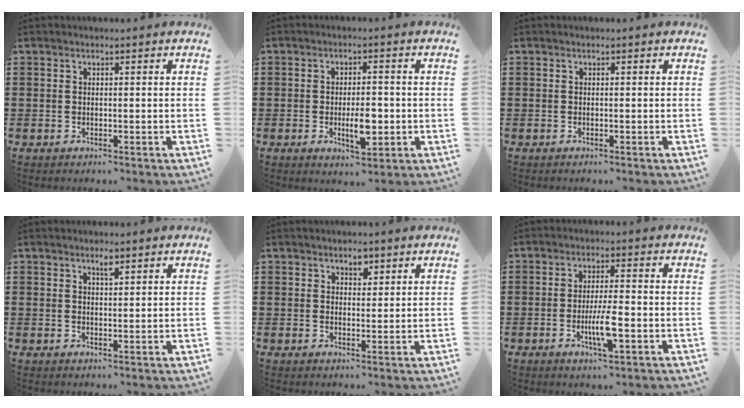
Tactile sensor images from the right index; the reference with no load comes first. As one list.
[{"total": 5.4, "force": [-1.2, 2.2, 4.9], "torque": [-0.090, 0.004, -0.020]}, {"total": 0.0}, {"total": 1.6, "force": [1.1, 0.4, 1.1], "torque": [-0.015, -0.001, 0.017]}, {"total": 2.1, "force": [1.5, 1.2, 1.0], "torque": [-0.006, -0.003, 0.024]}, {"total": 5.8, "force": [-2.0, 1.1, 5.3], "torque": [-0.107, -0.009, -0.038]}]